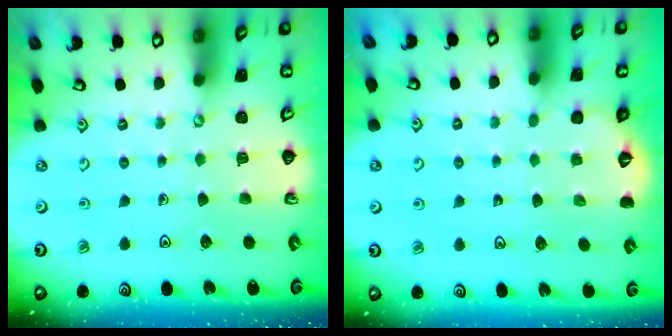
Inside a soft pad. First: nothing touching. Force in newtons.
{"total": 1.9, "press": 0.5, "slide": 1.9}